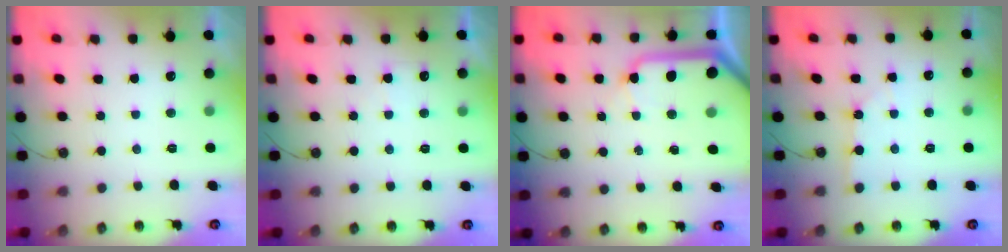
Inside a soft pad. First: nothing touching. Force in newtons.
{"total": 4.0, "press": 4.0, "slide": 0.8}
{"total": 12.1, "press": 12.0, "slide": 1.4}
{"total": 1.0, "press": 1.0, "slide": 0.1}